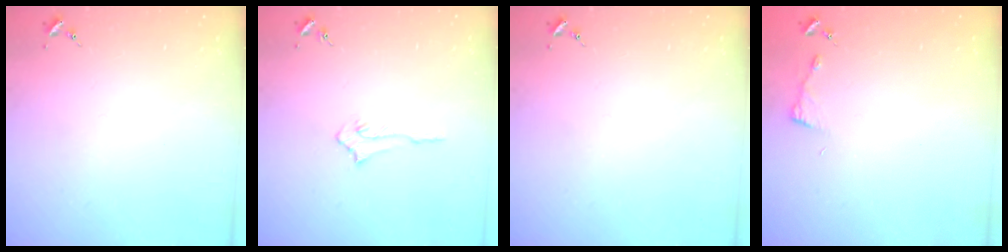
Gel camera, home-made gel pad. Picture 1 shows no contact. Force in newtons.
{"total": 3.9, "press": 3.9, "slide": 0.7}
{"total": 0.0}
{"total": 2.9, "press": 2.9, "slide": 0.4}